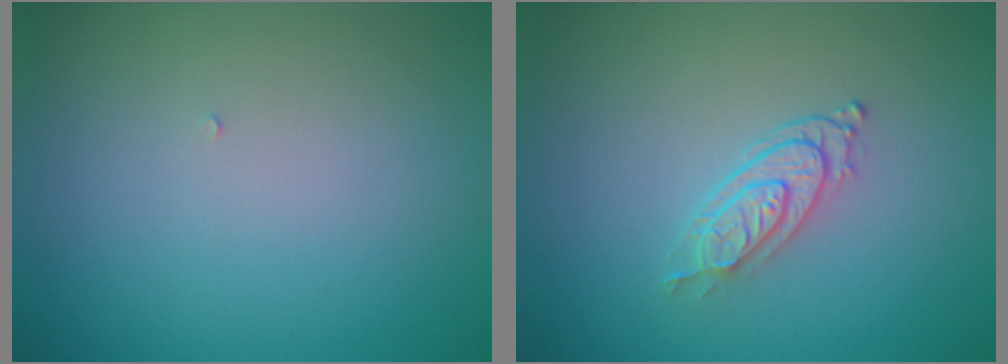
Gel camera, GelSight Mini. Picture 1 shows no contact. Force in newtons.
{"total": 2.8, "press": 2.2, "slide": 1.7}